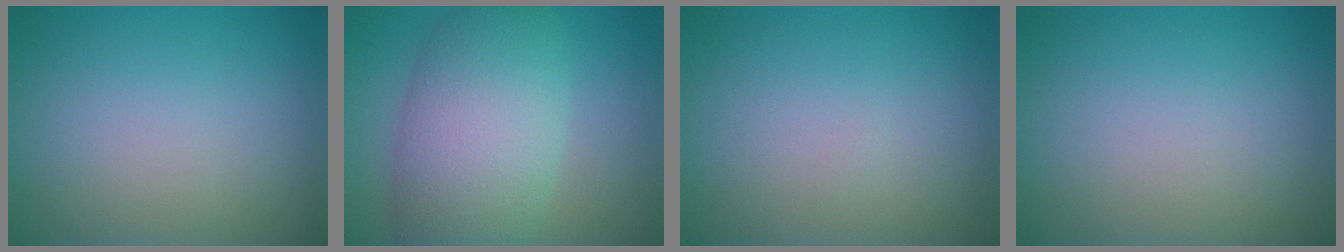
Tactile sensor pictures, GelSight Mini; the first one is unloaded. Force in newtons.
{"total": 9.4, "press": 9.4, "slide": 0.6}
{"total": 0.0}
{"total": 0.0}